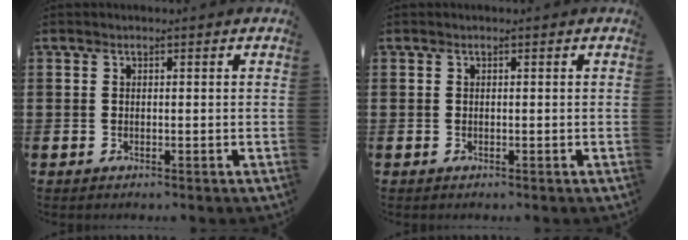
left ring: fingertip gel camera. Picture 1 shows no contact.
{"total": 0.0}